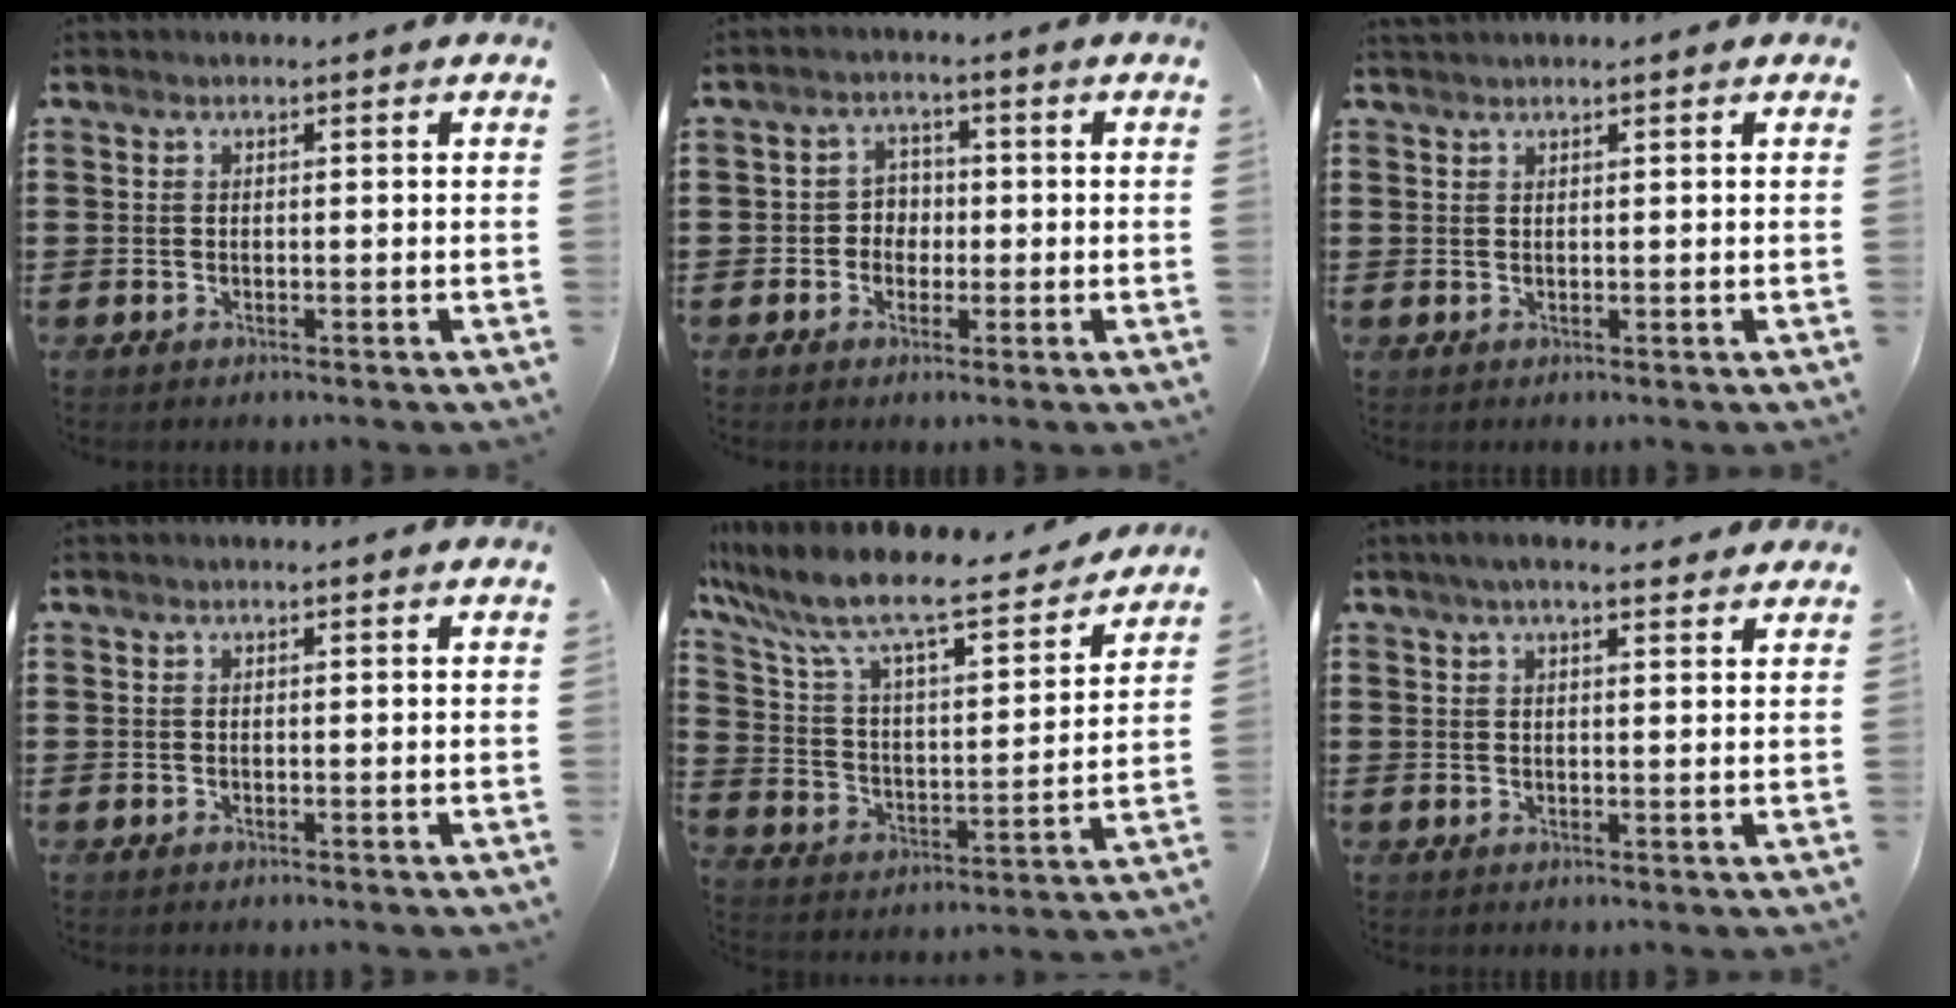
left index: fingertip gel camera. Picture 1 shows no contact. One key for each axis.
{"total": 3.1, "fx": -0.7, "fy": 2.8, "fz": 1.2, "tx": -0.034, "ty": 0.008, "tz": -0.019}
{"total": 0.8, "fx": 0.7, "fy": 0.0, "fz": 0.4, "tx": -0.009, "ty": -0.001, "tz": 0.015}
{"total": 0.0}
{"total": 9.9, "fx": 8.2, "fy": 1.2, "fz": 5.3, "tx": -0.139, "ty": -0.057, "tz": 0.134}
{"total": 3.5, "fx": 2.6, "fy": 0.7, "fz": 2.2, "tx": -0.047, "ty": 0.007, "tz": 0.048}